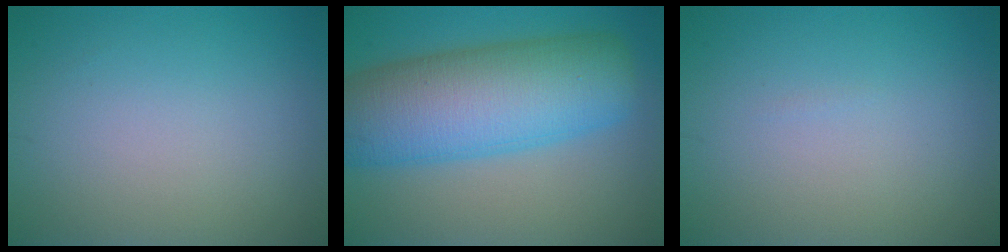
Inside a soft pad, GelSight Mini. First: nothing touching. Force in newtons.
{"total": 11.5, "press": 11.5, "slide": 0.3}
{"total": 0.0}